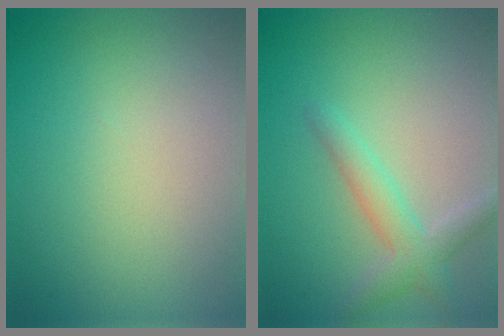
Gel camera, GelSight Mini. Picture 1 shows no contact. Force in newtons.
{"total": 2.9, "press": 2.9, "slide": 0.1}